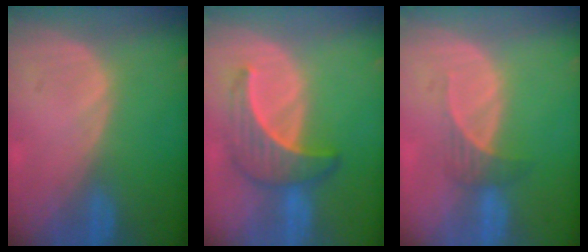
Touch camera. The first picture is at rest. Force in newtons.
{"total": 6.6, "press": 6.3, "slide": 2.2}
{"total": 2.5, "press": 2.3, "slide": 0.9}